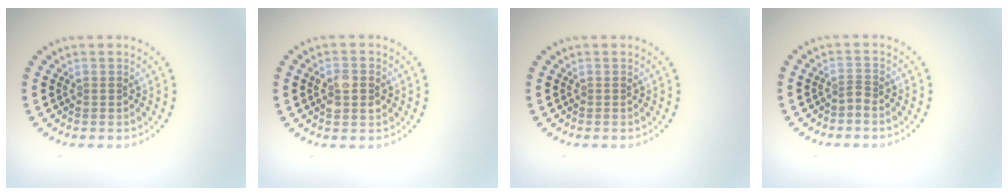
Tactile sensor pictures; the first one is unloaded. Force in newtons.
{"total": 2.7, "press": 2.7, "slide": 0.1}
{"total": 0.0}
{"total": 0.7, "press": 0.3, "slide": 0.6}